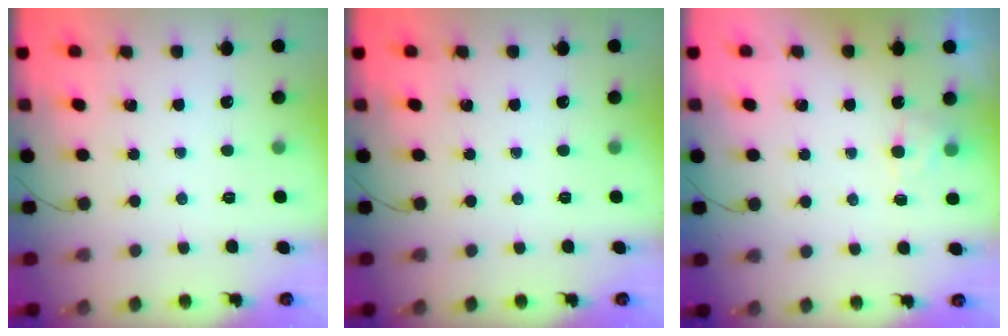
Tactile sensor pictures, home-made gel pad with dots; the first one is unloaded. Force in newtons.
{"total": 0.0}
{"total": 5.1, "press": 5.0, "slide": 1.2}